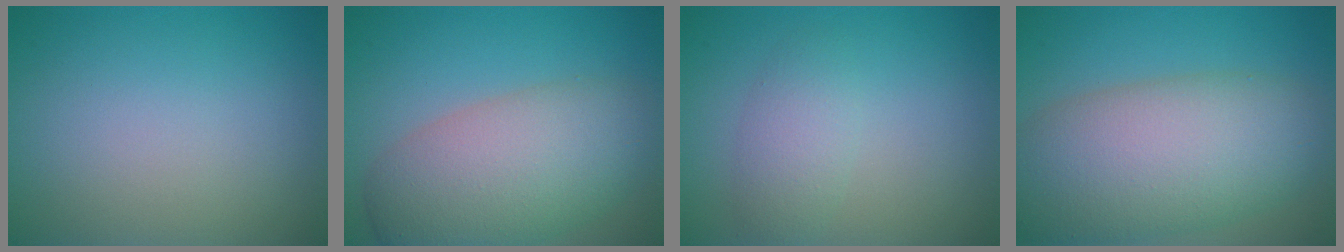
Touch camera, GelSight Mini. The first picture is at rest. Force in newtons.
{"total": 8.3, "press": 8.3, "slide": 0.5}
{"total": 2.4, "press": 2.4, "slide": 0.1}
{"total": 10.4, "press": 10.4, "slide": 0.7}